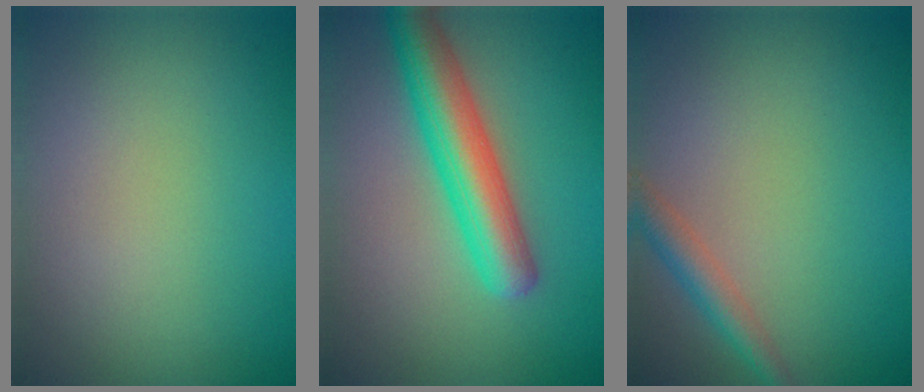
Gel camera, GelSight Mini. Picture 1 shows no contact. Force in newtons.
{"total": 5.7, "press": 5.7, "slide": 0.3}
{"total": 2.4, "press": 2.4, "slide": 0.1}